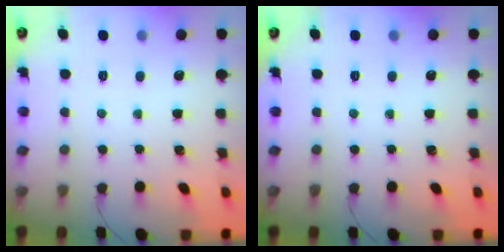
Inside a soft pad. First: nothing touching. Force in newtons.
{"total": 0.0}